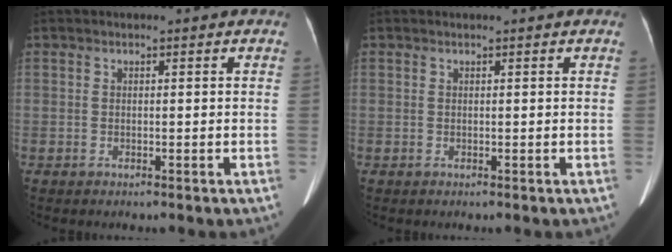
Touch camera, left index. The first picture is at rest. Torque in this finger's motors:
{"motor_torque": [0.00, 0.05, -0.20, -0.03]}